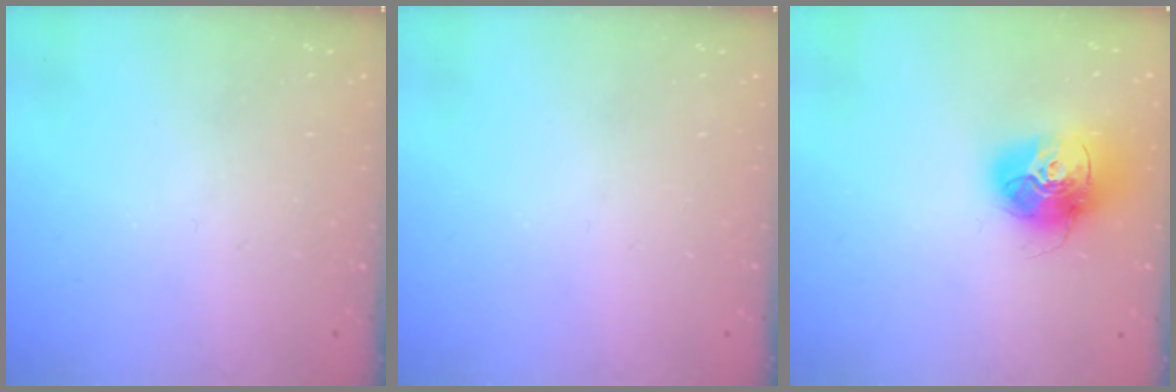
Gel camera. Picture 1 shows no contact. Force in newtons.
{"total": 0.0}
{"total": 15.7, "press": 15.6, "slide": 1.6}